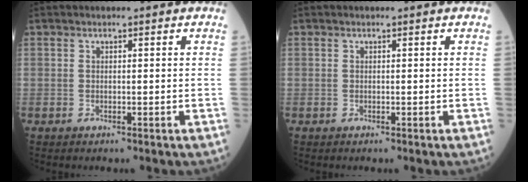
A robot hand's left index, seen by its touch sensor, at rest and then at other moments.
{"total": 0.0}